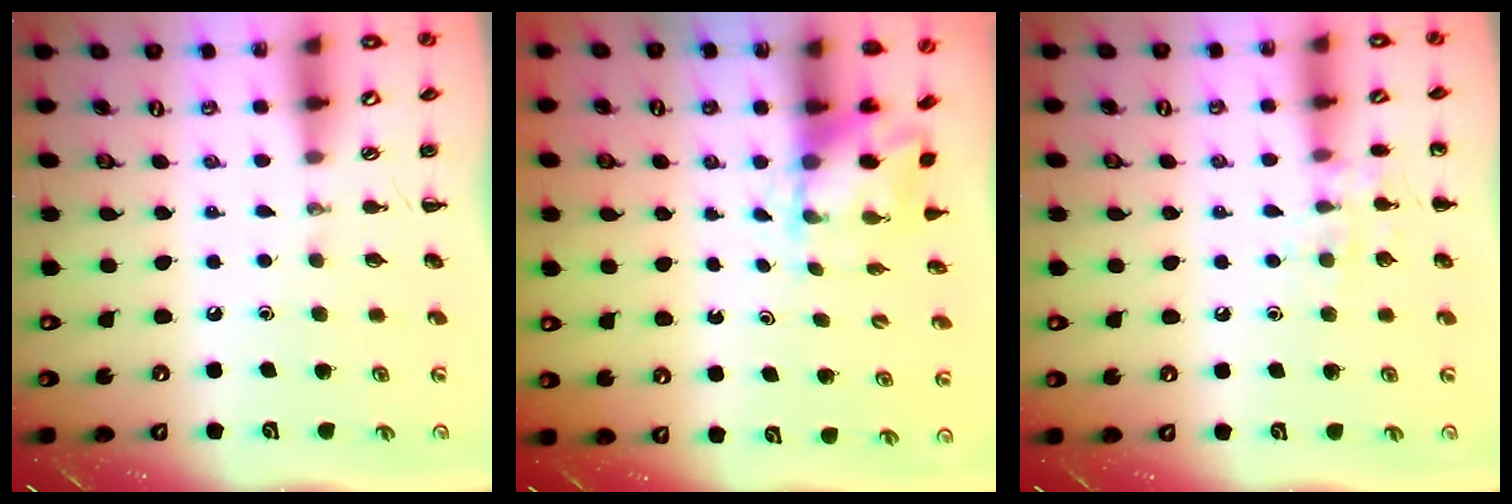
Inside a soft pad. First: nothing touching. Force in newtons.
{"total": 2.7, "press": 2.5, "slide": 0.9}
{"total": 7.6, "press": 7.4, "slide": 1.7}